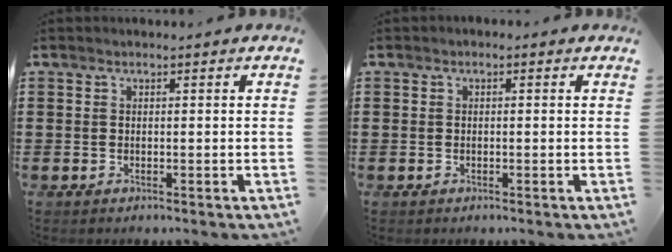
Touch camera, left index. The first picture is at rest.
{"total": 0.6, "force": [-0.5, 0.4, 0.1], "torque": [-0.003, 0.000, -0.010]}